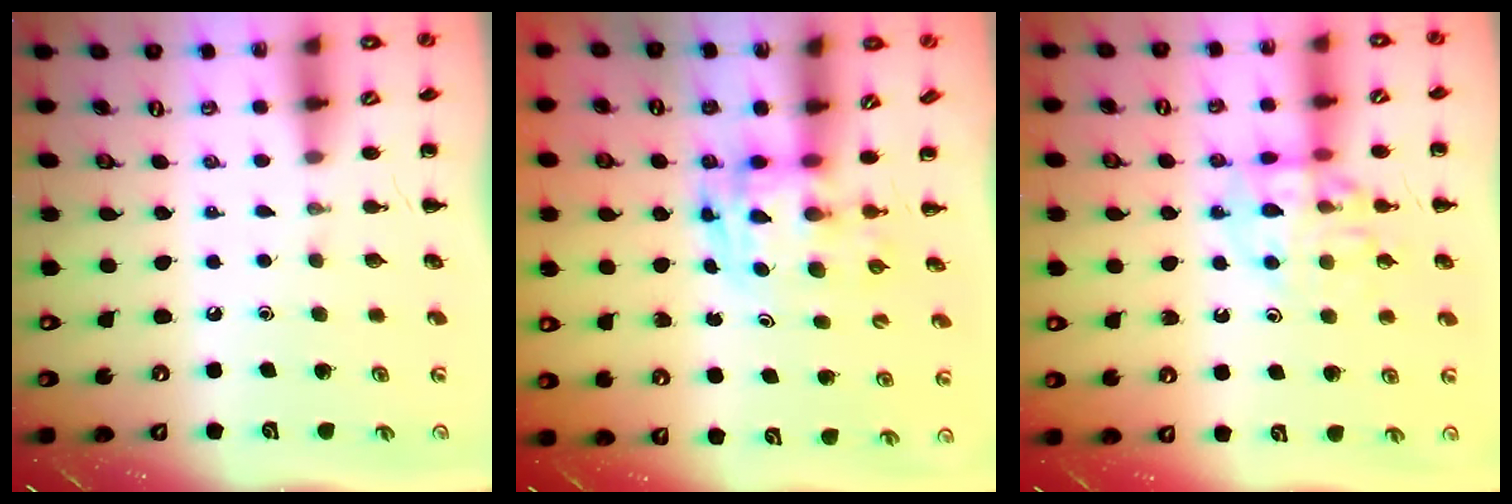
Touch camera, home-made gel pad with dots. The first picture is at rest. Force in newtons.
{"total": 3.5, "press": 3.4, "slide": 0.5}
{"total": 12.3, "press": 12.1, "slide": 1.7}